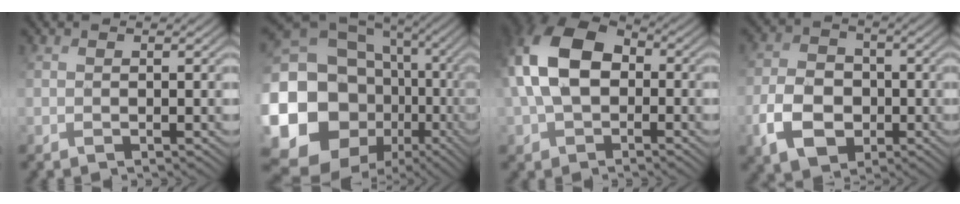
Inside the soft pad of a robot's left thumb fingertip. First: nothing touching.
{"total": 24.6, "force": [-3.4, 20.8, 12.6], "torque": [-0.332, -0.021, -0.061]}
{"total": 13.0, "force": [0.4, 8.8, 9.6], "torque": [-0.220, 0.009, -0.008]}
{"total": 7.7, "force": [-2.8, 5.8, 4.3], "torque": [-0.096, -0.010, -0.062]}